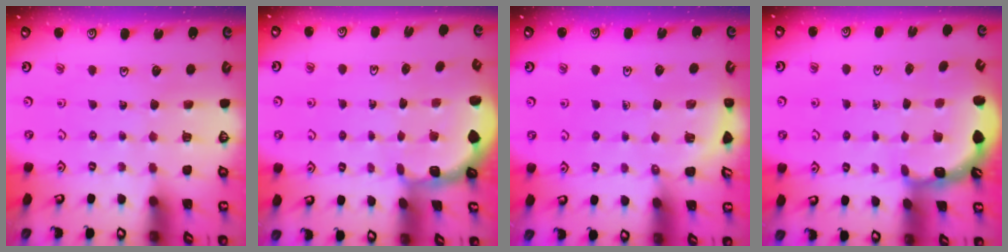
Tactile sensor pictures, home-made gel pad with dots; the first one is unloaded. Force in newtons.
{"total": 1.7, "press": 1.7, "slide": 0.4}
{"total": 2.6, "press": 2.6, "slide": 0.2}
{"total": 2.7, "press": 2.7, "slide": 0.6}